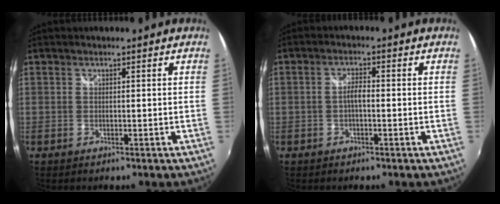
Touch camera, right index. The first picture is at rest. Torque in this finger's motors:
{"motor_torque": [0.35, 0.05, 0.23, 0.05]}